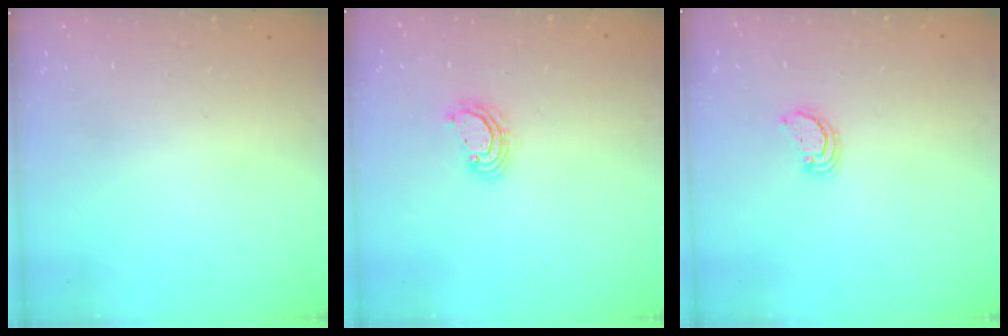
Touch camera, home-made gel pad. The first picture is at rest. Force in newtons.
{"total": 4.3, "press": 4.3, "slide": 0.2}
{"total": 2.3, "press": 2.3, "slide": 0.2}